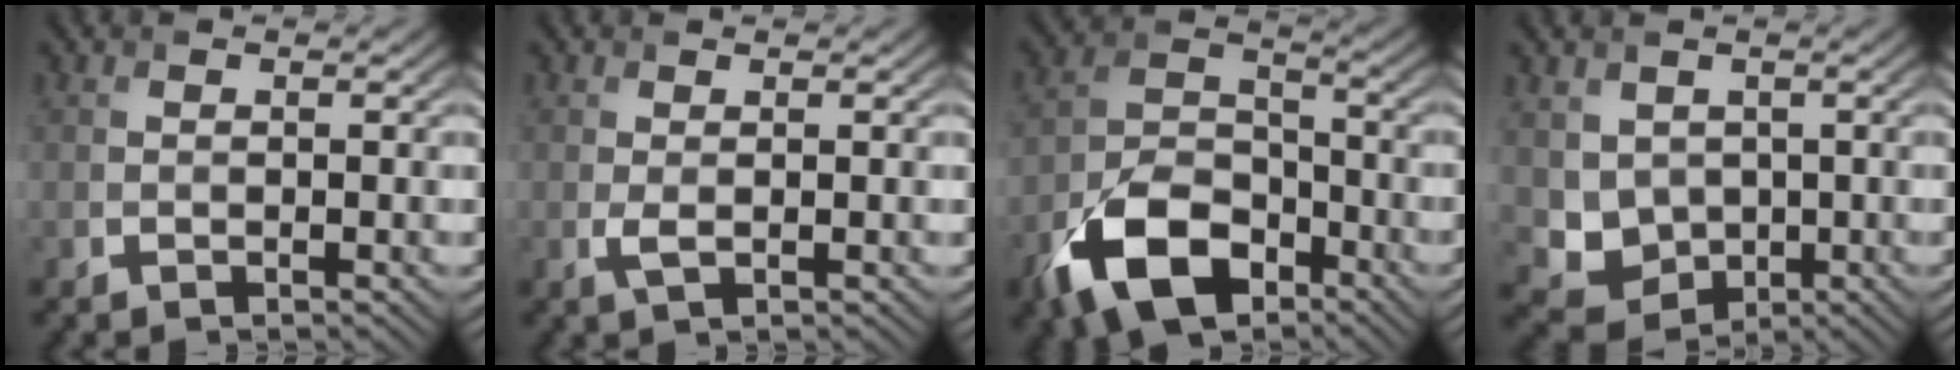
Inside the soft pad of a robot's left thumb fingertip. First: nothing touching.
{"total": 1.2, "force": [0.1, 0.4, 1.2], "torque": [-0.031, 0.000, 0.003]}
{"total": 12.3, "force": [-7.1, 6.8, 7.3], "torque": [-0.161, -0.010, -0.144]}
{"total": 4.8, "force": [1.0, 4.2, 2.2], "torque": [-0.064, -0.017, 0.021]}